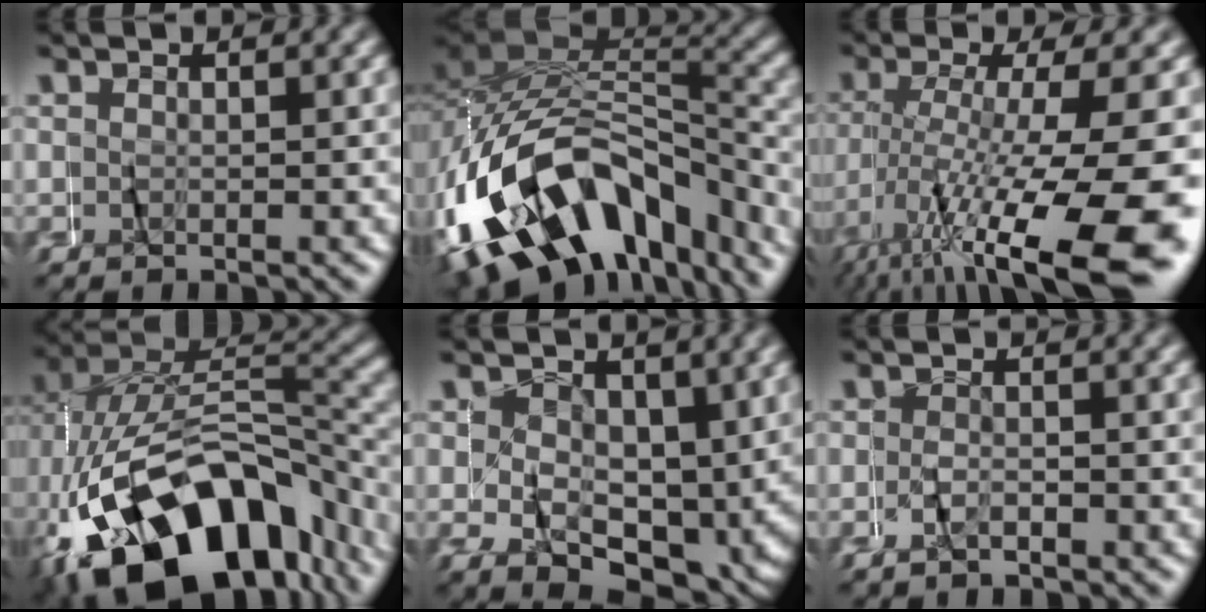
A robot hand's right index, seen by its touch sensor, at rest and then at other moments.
{"total": 17.5, "force": [-6.8, 11.1, 11.7], "torque": [-0.243, -0.040, -0.089]}
{"total": 10.8, "force": [-6.5, 2.1, 8.4], "torque": [-0.127, -0.024, -0.083]}
{"total": 17.8, "force": [-8.2, 10.3, 12.0], "torque": [-0.217, -0.037, -0.107]}
{"total": 5.4, "force": [-0.4, 3.5, 4.0], "torque": [-0.049, -0.019, -0.003]}
{"total": 1.7, "force": [-0.6, 1.5, 0.6], "torque": [-0.009, 0.004, -0.018]}